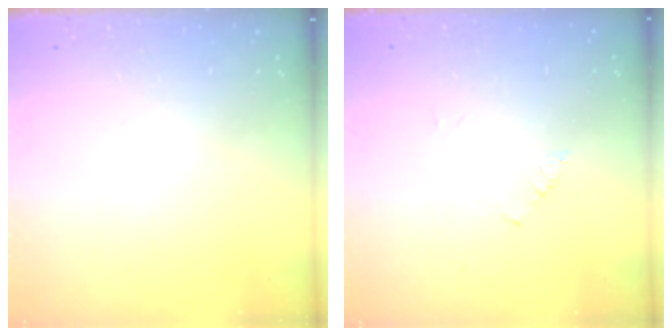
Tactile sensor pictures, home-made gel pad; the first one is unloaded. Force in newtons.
{"total": 1.0, "press": 0.9, "slide": 0.2}